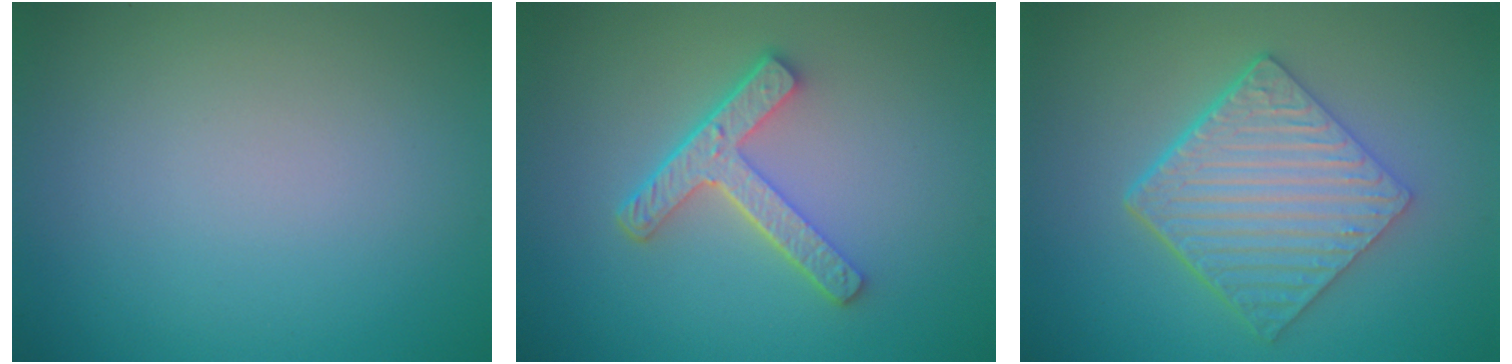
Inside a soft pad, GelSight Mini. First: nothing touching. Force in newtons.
{"total": 4.4, "press": 3.3, "slide": 2.9}
{"total": 6.5, "press": 4.6, "slide": 4.5}